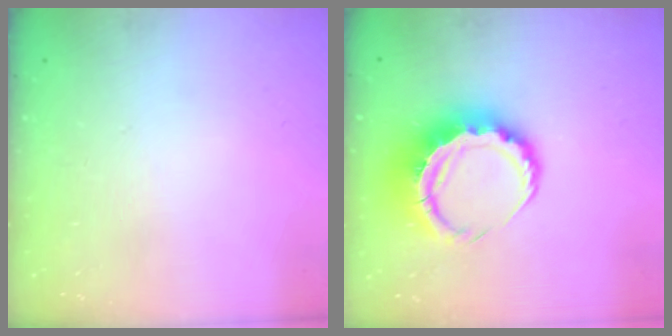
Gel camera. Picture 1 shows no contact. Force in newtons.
{"total": 8.4, "press": 8.2, "slide": 1.7}